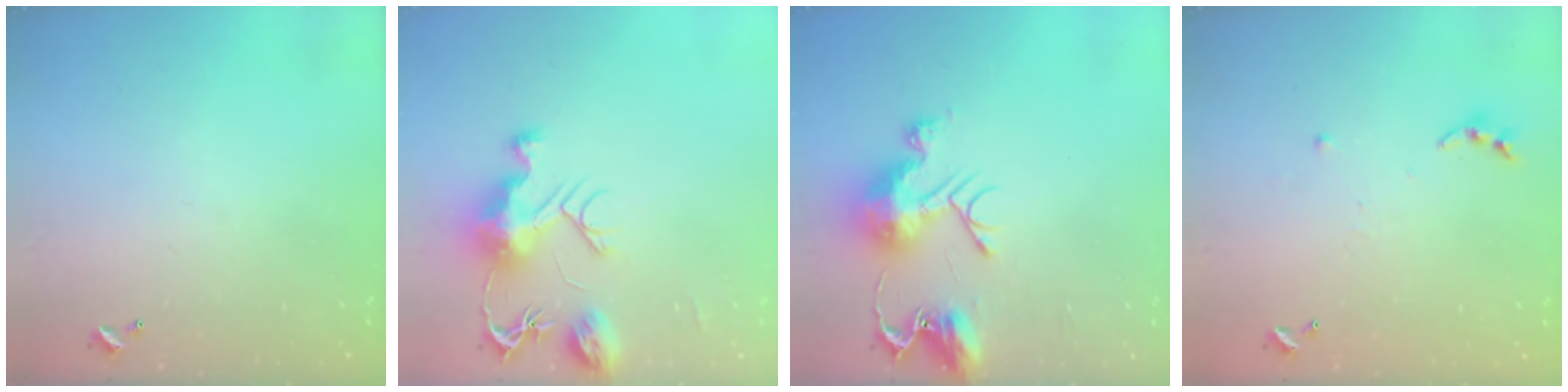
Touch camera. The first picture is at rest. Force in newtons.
{"total": 11.9, "press": 11.8, "slide": 1.1}
{"total": 11.3, "press": 11.3, "slide": 1.0}
{"total": 4.2, "press": 4.2, "slide": 0.2}